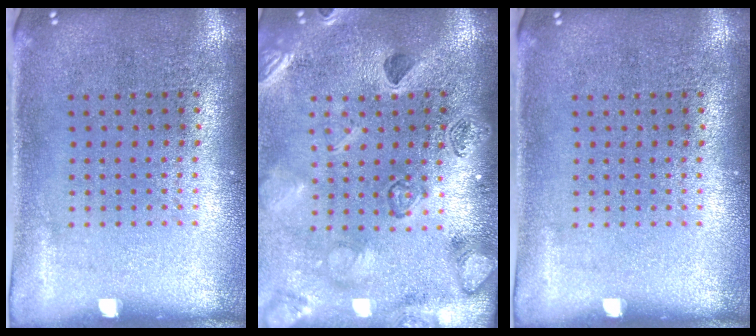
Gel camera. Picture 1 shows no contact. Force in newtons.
{"total": 2.3, "press": 2.3, "slide": 0.2}
{"total": 0.0}